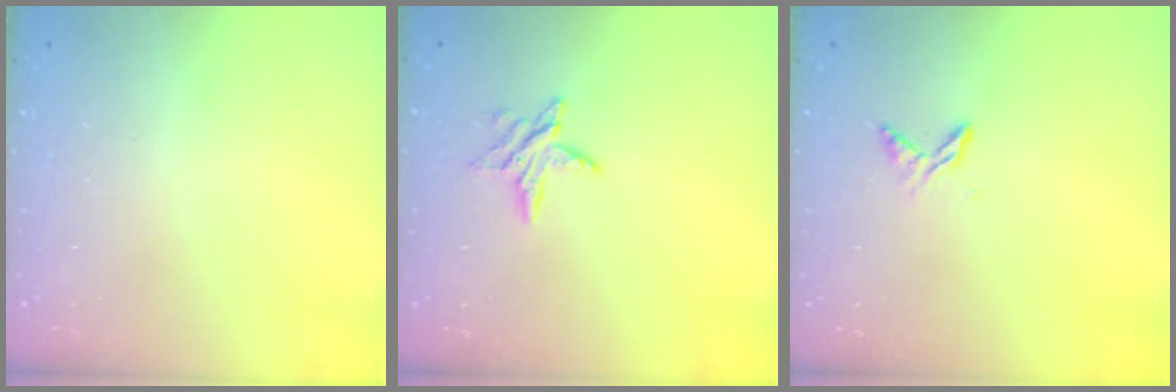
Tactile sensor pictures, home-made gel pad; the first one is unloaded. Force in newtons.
{"total": 6.5, "press": 6.5, "slide": 0.5}
{"total": 6.0, "press": 6.0, "slide": 0.7}